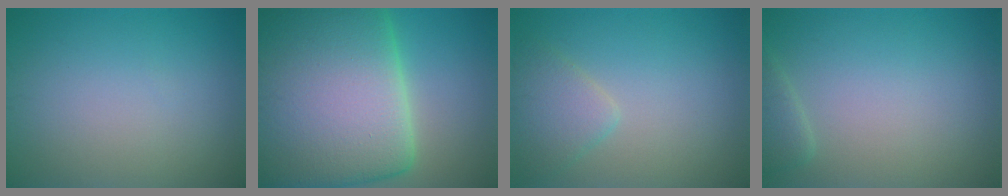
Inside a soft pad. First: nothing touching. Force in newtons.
{"total": 23.5, "press": 23.5, "slide": 1.1}
{"total": 2.6, "press": 2.6, "slide": 0.2}
{"total": 1.5, "press": 1.5, "slide": 0.1}